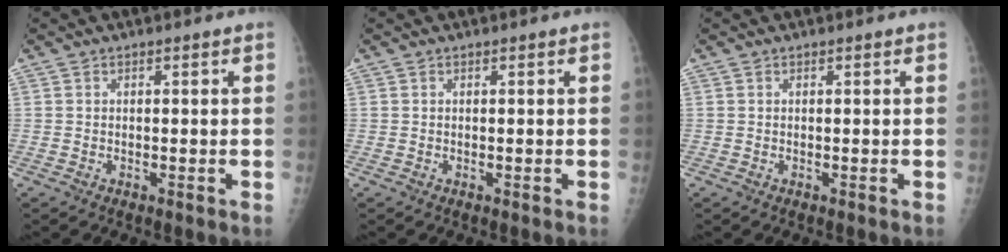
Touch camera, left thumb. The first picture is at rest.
{"total": 0.0}
{"total": 0.0}